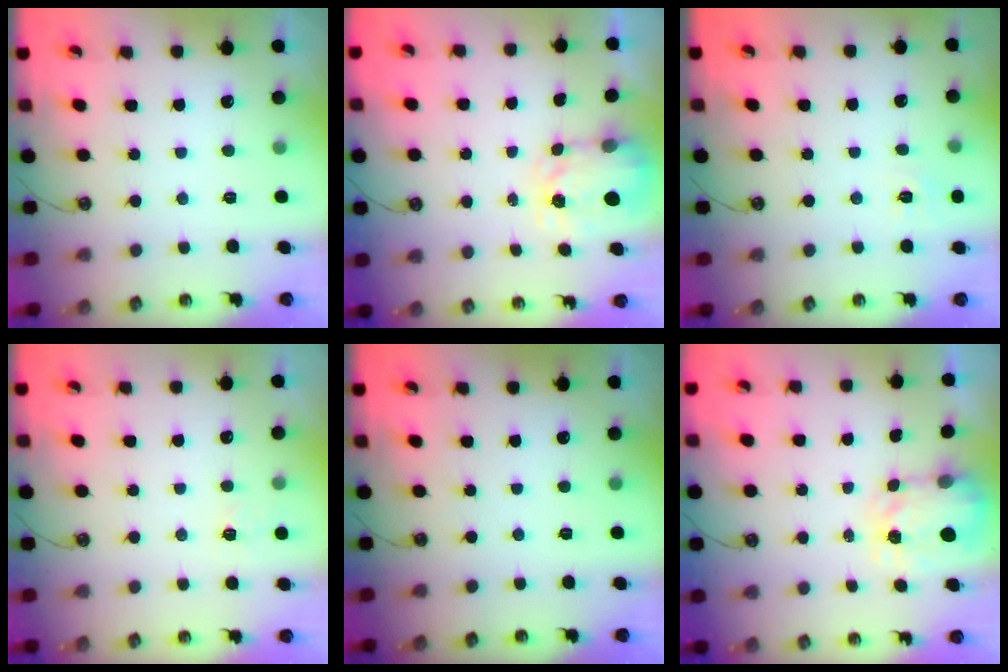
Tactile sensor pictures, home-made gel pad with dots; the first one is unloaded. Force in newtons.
{"total": 3.7, "press": 3.7, "slide": 0.5}
{"total": 5.3, "press": 5.3, "slide": 0.6}
{"total": 2.8, "press": 2.8, "slide": 0.4}
{"total": 0.0}
{"total": 3.7, "press": 3.7, "slide": 0.6}